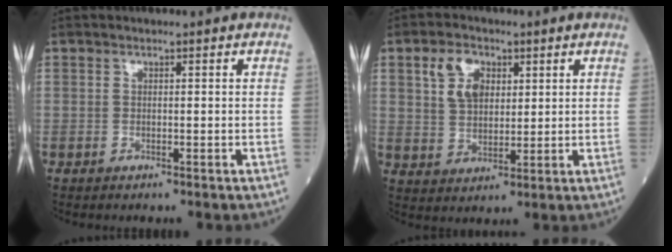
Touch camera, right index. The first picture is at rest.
{"total": 6.7, "force": [2.7, 4.4, 4.3], "torque": [-0.088, 0.016, 0.056]}